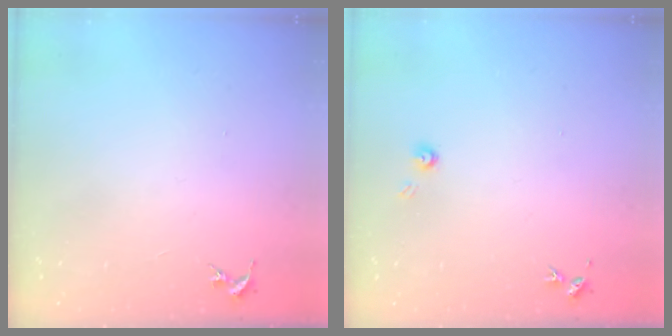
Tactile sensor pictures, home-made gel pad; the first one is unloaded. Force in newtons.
{"total": 3.5, "press": 3.5, "slide": 0.3}